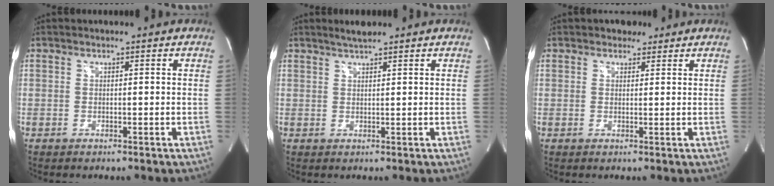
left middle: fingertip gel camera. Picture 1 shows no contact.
{"total": 2.3, "force": [2.0, 0.1, 1.2], "torque": [-0.028, 0.007, 0.037]}
{"total": 2.2, "force": [1.6, 1.4, 0.4], "torque": [-0.006, 0.008, 0.021]}